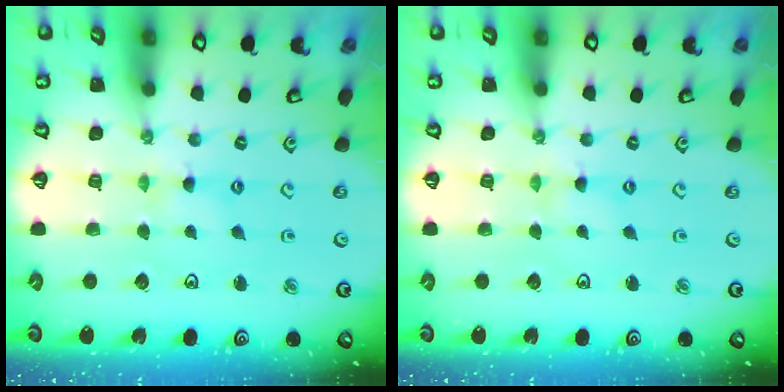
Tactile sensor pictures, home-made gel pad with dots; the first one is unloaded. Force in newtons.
{"total": 0.0}